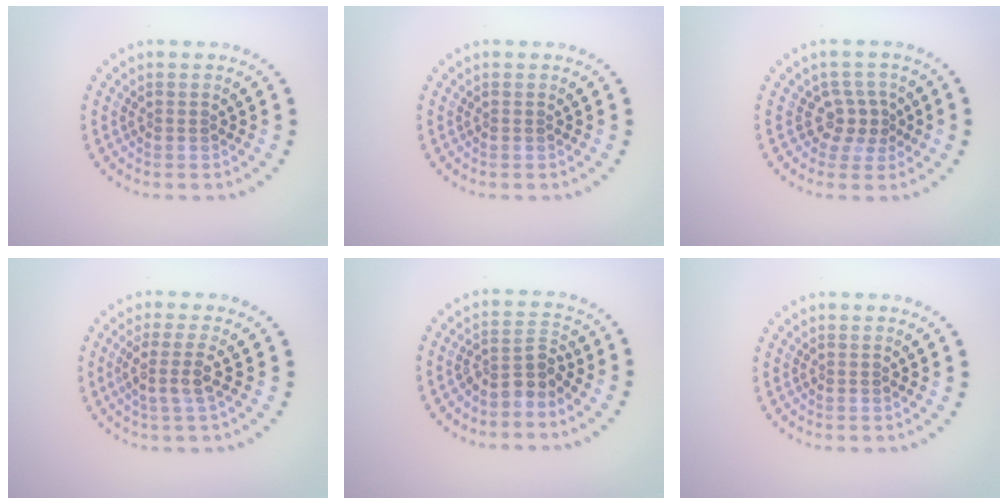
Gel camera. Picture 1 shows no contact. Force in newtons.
{"total": 0.0}
{"total": 2.4, "press": 1.9, "slide": 1.5}
{"total": 2.4, "press": 1.8, "slide": 1.5}
{"total": 2.7, "press": 2.0, "slide": 1.8}
{"total": 0.0}